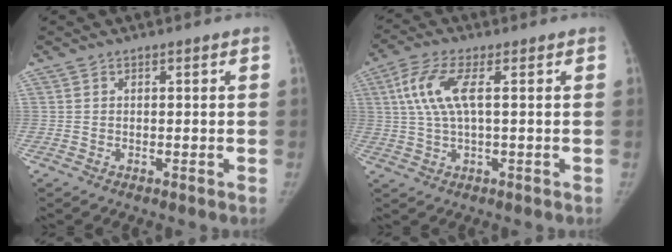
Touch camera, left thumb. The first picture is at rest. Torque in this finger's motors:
{"motor_torque": [0.16, 0.45, 0.87, -0.29, 0.33]}